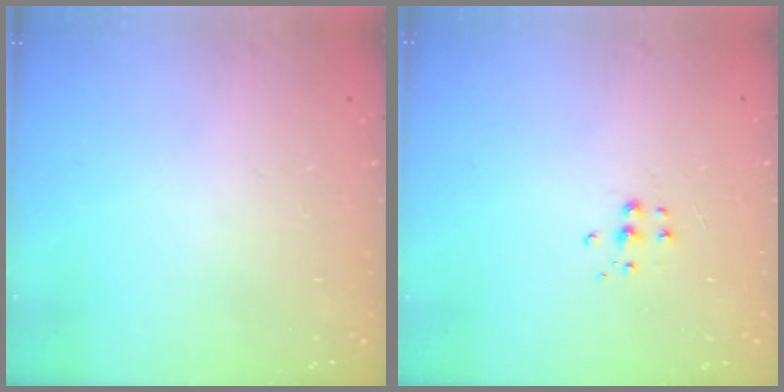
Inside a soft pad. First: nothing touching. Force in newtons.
{"total": 4.7, "press": 4.6, "slide": 0.3}